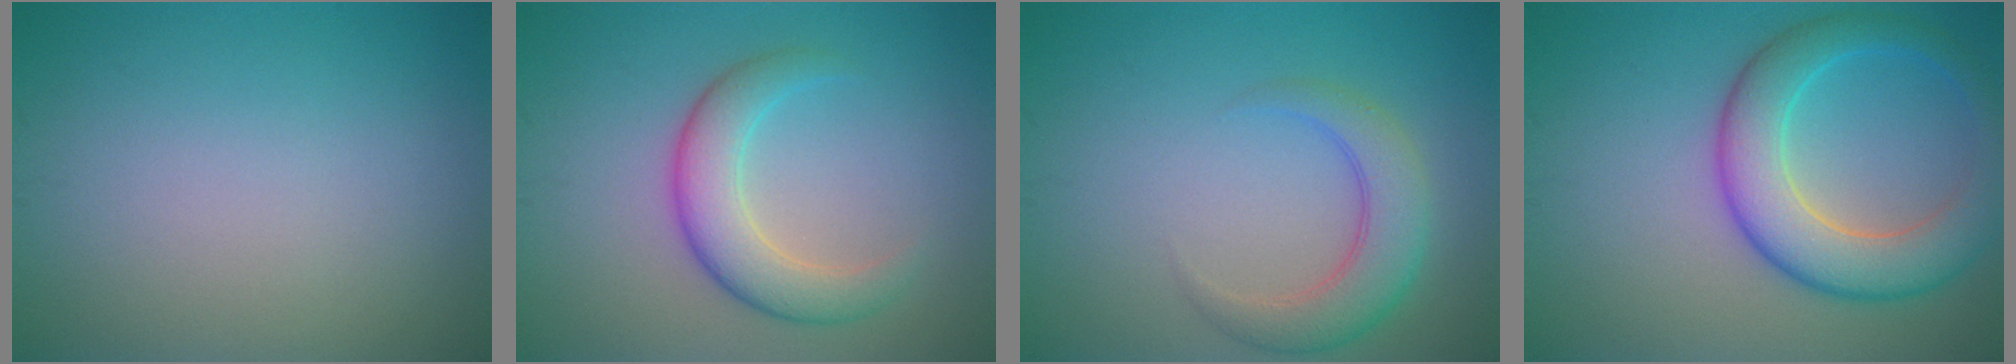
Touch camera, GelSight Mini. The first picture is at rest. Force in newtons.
{"total": 4.6, "press": 4.6, "slide": 0.1}
{"total": 4.1, "press": 4.1, "slide": 0.3}
{"total": 7.0, "press": 7.0, "slide": 0.1}